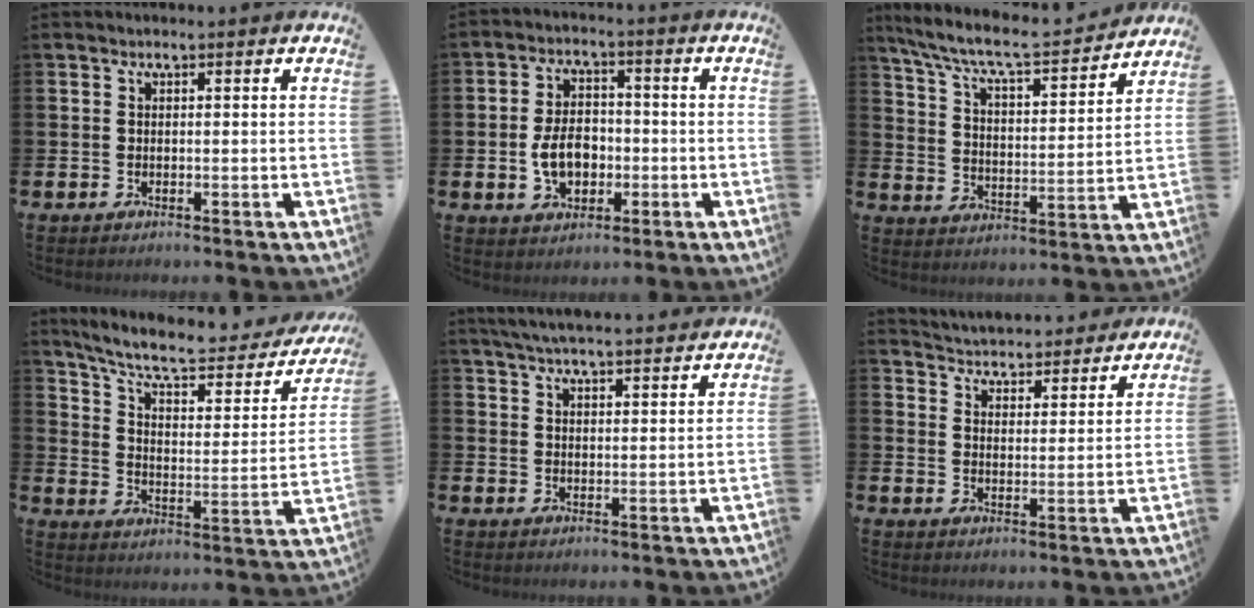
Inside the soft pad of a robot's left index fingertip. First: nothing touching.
{"total": 5.9, "force": [-1.2, 4.1, 4.1], "torque": [-0.070, 0.003, -0.028]}
{"total": 8.2, "force": [7.5, 1.0, 3.0], "torque": [-0.091, -0.055, 0.126]}
{"total": 9.5, "force": [7.9, 2.6, 4.6], "torque": [-0.116, -0.046, 0.132]}
{"total": 5.0, "force": [4.9, 0.1, 1.2], "torque": [-0.037, -0.020, 0.088]}
{"total": 4.8, "force": [4.7, 0.8, -0.3], "torque": [-0.015, -0.039, 0.081]}